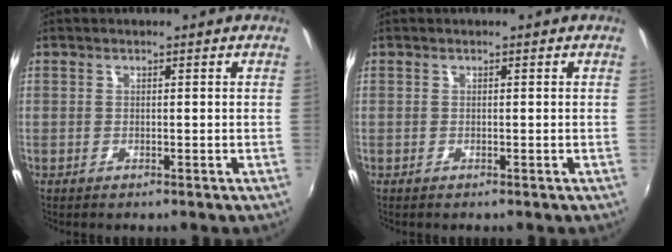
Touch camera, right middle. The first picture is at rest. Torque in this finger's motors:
{"motor_torque": [0.28, -0.18, 0.05, 0.01]}